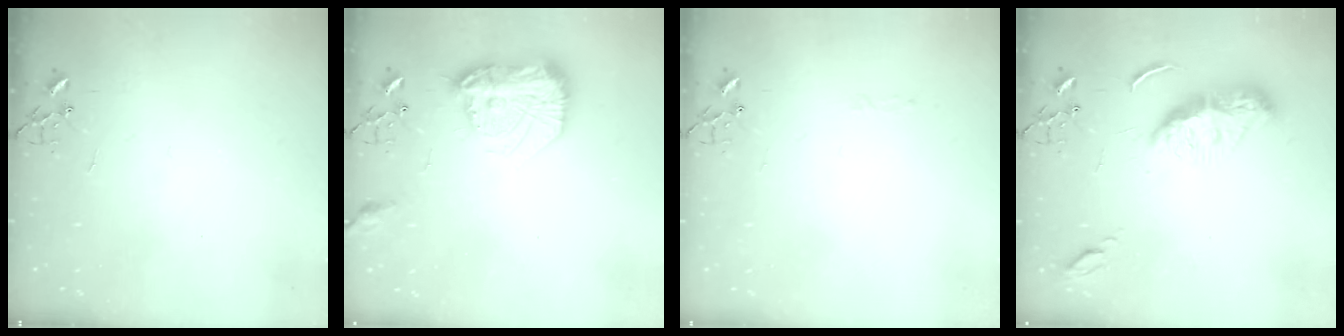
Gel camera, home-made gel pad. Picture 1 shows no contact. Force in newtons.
{"total": 18.4, "press": 18.3, "slide": 1.4}
{"total": 2.8, "press": 2.8, "slide": 0.4}
{"total": 11.3, "press": 11.3, "slide": 0.3}